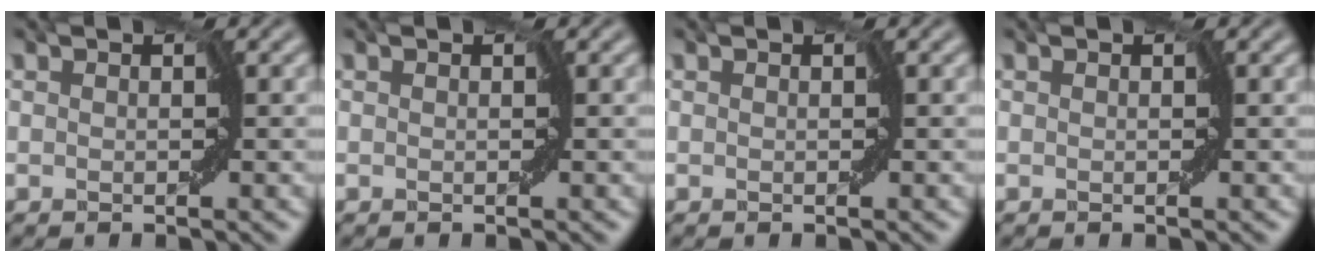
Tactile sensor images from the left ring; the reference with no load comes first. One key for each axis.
{"total": 0.0}
{"total": 0.0}
{"total": 0.0}